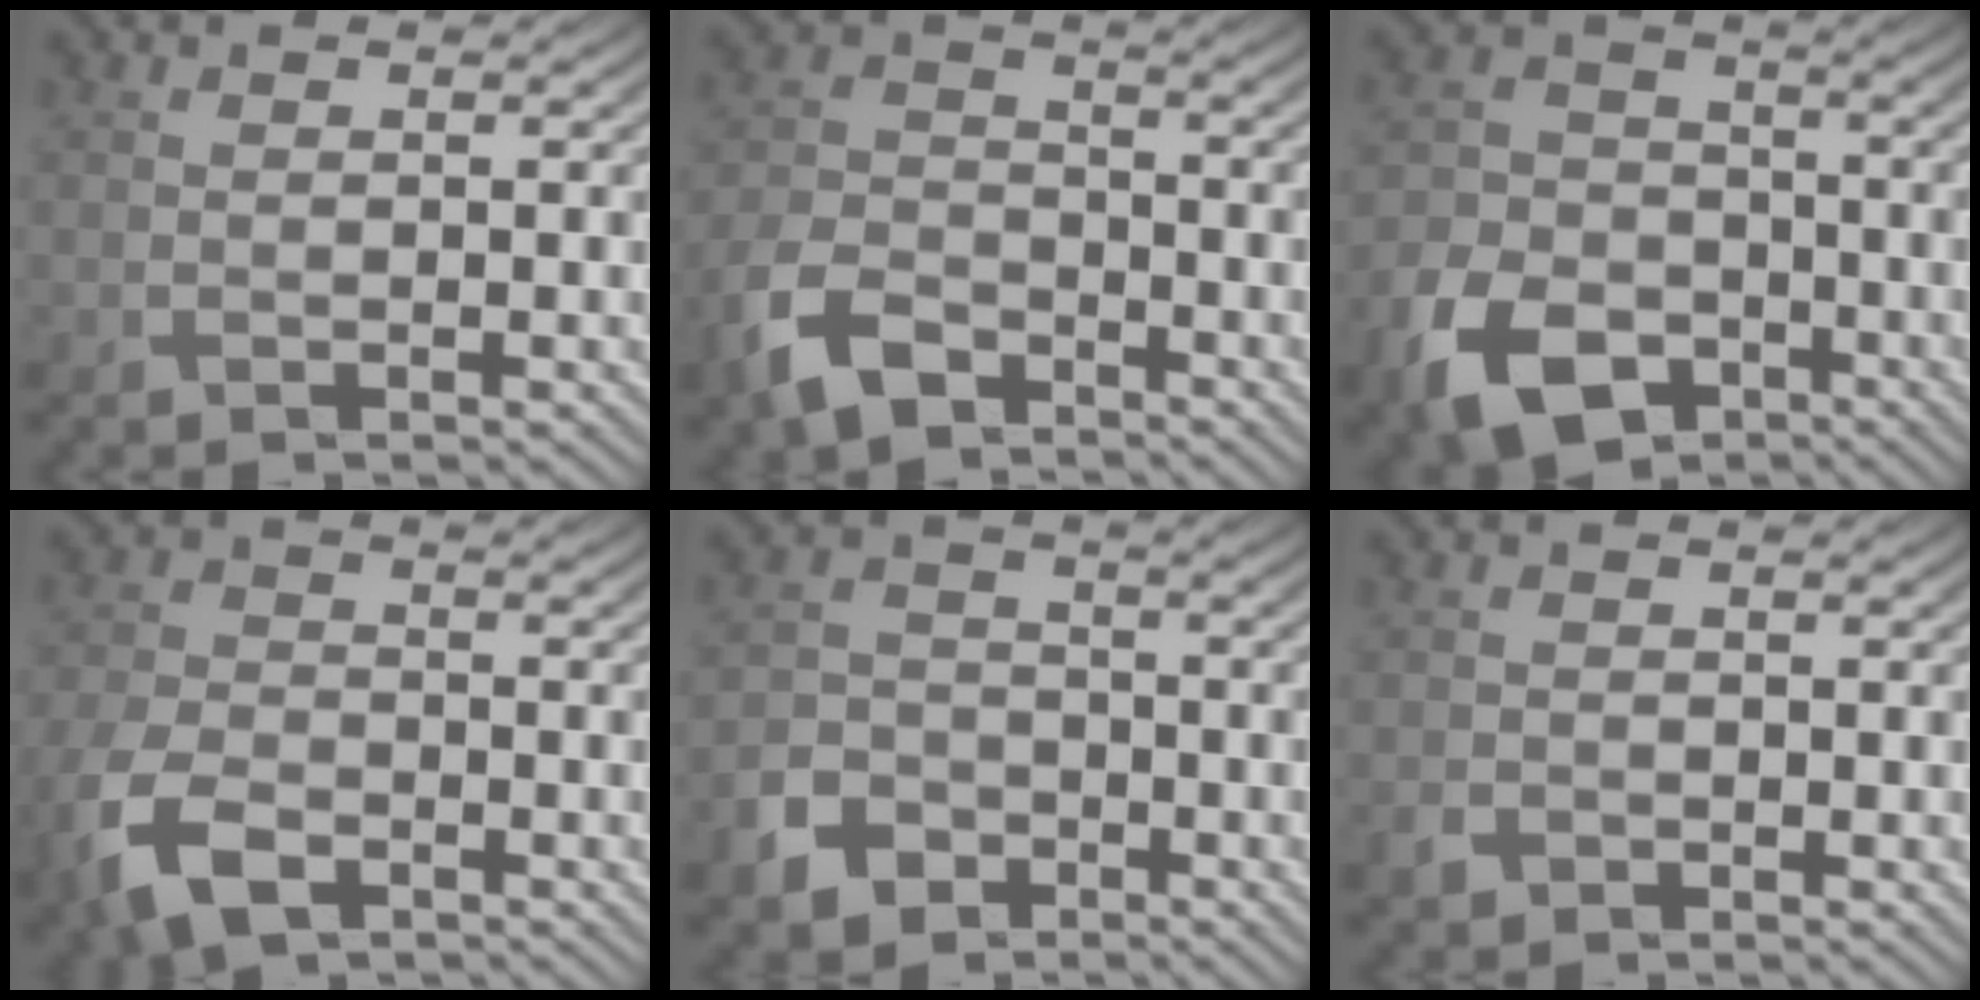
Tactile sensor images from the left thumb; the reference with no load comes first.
{"total": 8.3, "force": [-5.6, 4.4, 4.3], "torque": [-0.106, -0.012, -0.125]}
{"total": 10.9, "force": [-6.4, 6.9, 5.6], "torque": [-0.135, -0.025, -0.131]}
{"total": 8.5, "force": [-4.6, 4.8, 5.2], "torque": [-0.136, -0.025, -0.091]}
{"total": 6.3, "force": [-3.9, 4.3, 2.5], "torque": [-0.062, -0.008, -0.085]}
{"total": 1.6, "force": [-0.9, 1.2, 0.5], "torque": [-0.012, -0.005, -0.021]}